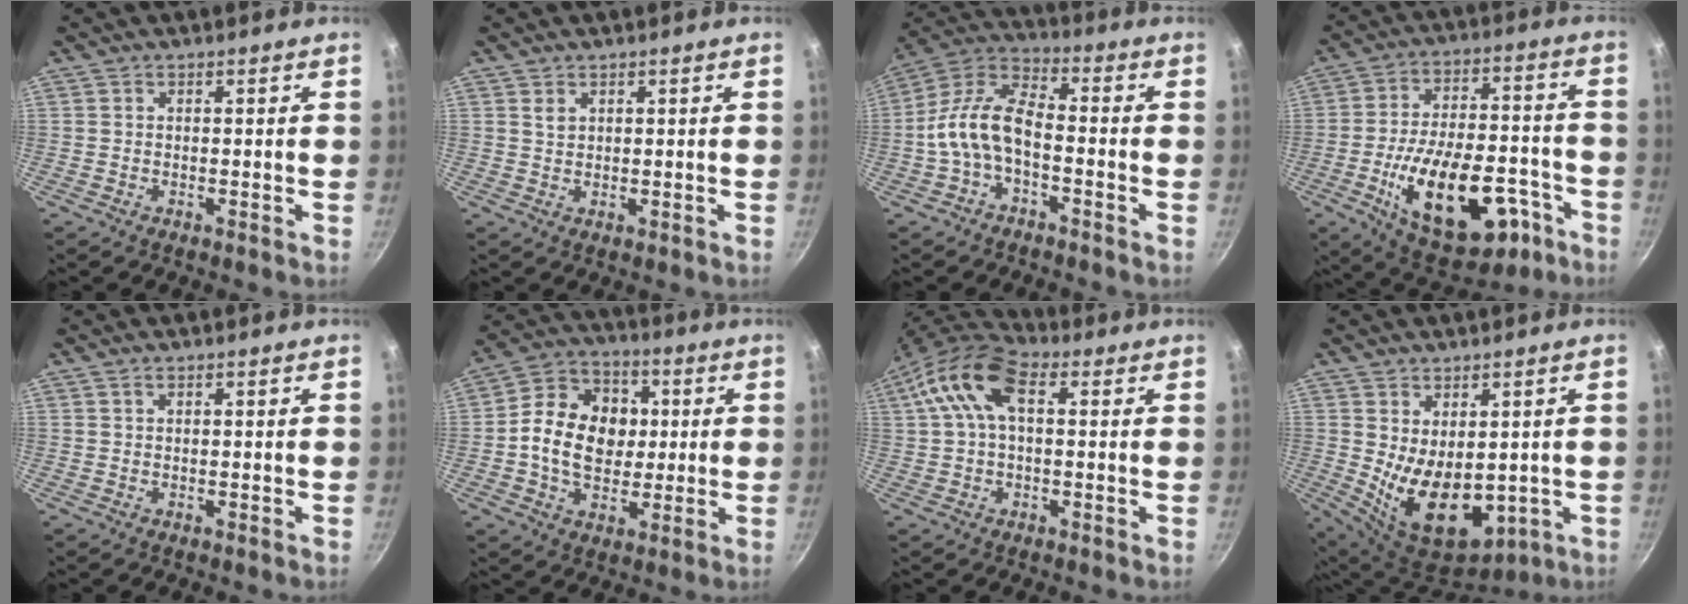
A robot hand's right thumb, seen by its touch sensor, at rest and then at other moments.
{"total": 1.5, "force": [0.9, 0.9, 0.8], "torque": [-0.012, -0.004, 0.019]}
{"total": 12.2, "force": [-2.9, 6.0, 10.2], "torque": [-0.192, 0.045, -0.072]}
{"total": 23.6, "force": [-9.3, 12.3, 17.9], "torque": [-0.260, 0.048, -0.123]}
{"total": 0.7, "force": [0.5, 0.1, 0.6], "torque": [-0.012, 0.002, 0.010]}
{"total": 14.9, "force": [0.6, 11.6, 9.3], "torque": [-0.128, 0.017, -0.002]}
{"total": 13.2, "force": [3.4, 7.4, 10.3], "torque": [-0.202, 0.032, 0.044]}
{"total": 13.3, "force": [-0.2, 8.4, 10.3], "torque": [-0.144, -0.034, 0.030]}